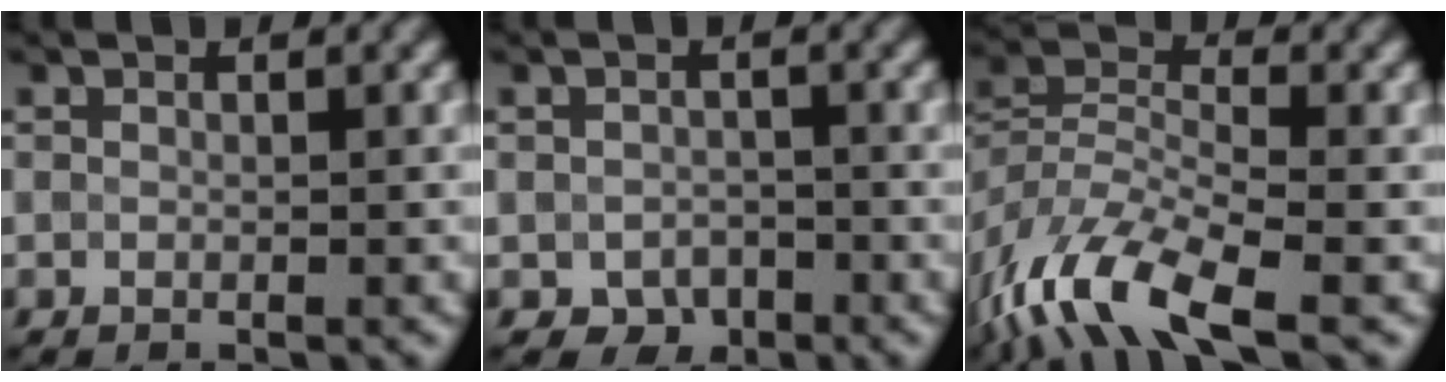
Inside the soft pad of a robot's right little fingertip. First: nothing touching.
{"total": 2.0, "force": [-1.0, 1.6, 0.8], "torque": [-0.012, -0.005, -0.020]}
{"total": 9.3, "force": [-5.8, 3.4, 6.4], "torque": [-0.124, -0.005, -0.122]}